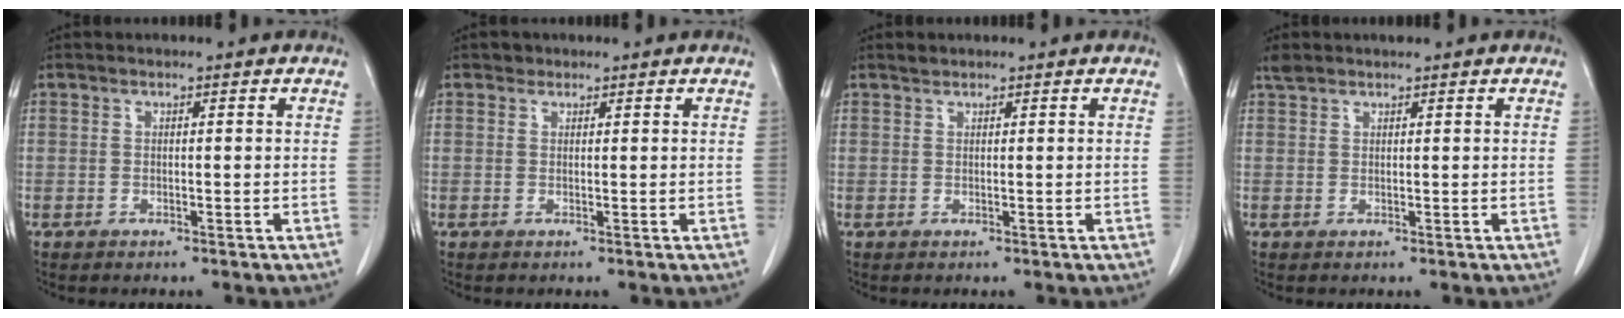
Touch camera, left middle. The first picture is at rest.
{"total": 0.8, "force": [0.6, 0.5, 0.0], "torque": [0.001, -0.002, 0.008]}
{"total": 0.7, "force": [0.7, 0.2, 0.0], "torque": [-0.007, 0.001, 0.013]}
{"total": 1.9, "force": [1.8, 0.4, 0.5], "torque": [-0.015, 0.013, 0.034]}